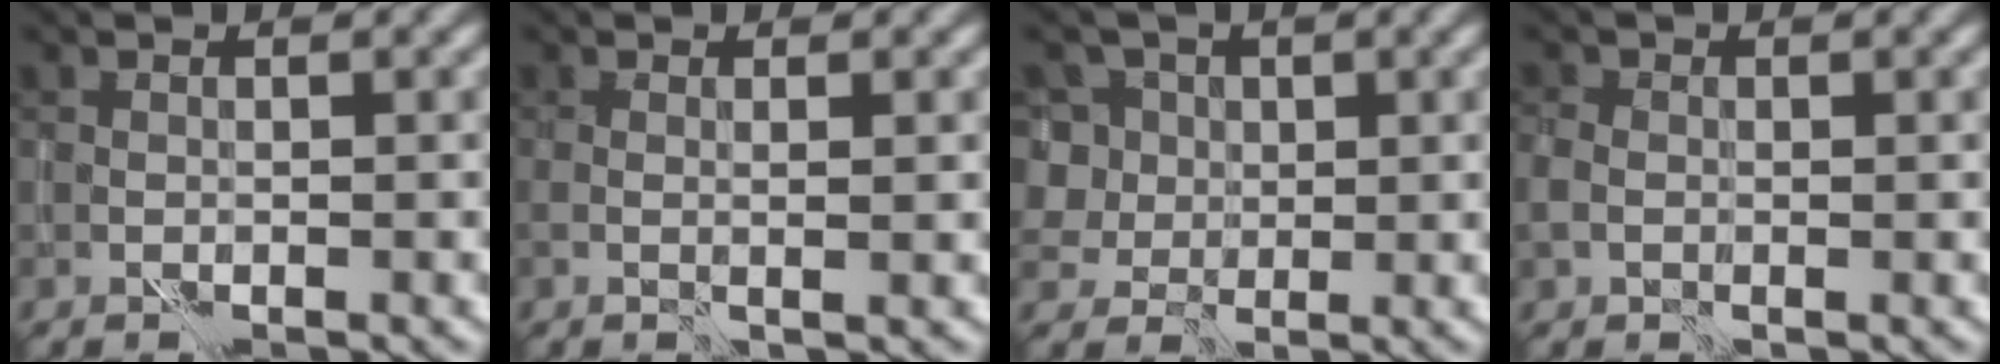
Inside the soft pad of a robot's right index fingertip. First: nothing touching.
{"total": 1.5, "force": [0.1, 0.3, 1.4], "torque": [-0.020, 0.001, 0.000]}
{"total": 7.7, "force": [2.8, 6.4, 3.3], "torque": [-0.070, 0.028, 0.030]}
{"total": 2.4, "force": [-0.4, 1.9, 1.4], "torque": [-0.032, -0.003, -0.010]}